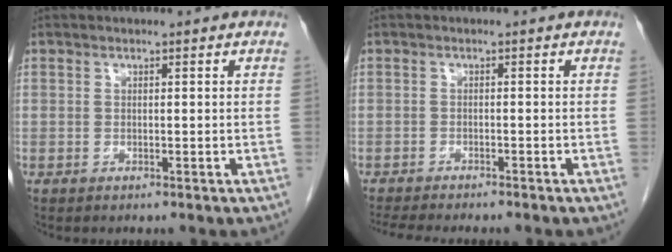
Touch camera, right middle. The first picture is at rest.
{"total": 8.7, "force": [-7.5, 1.3, 4.3], "torque": [-0.057, -0.009, -0.105]}